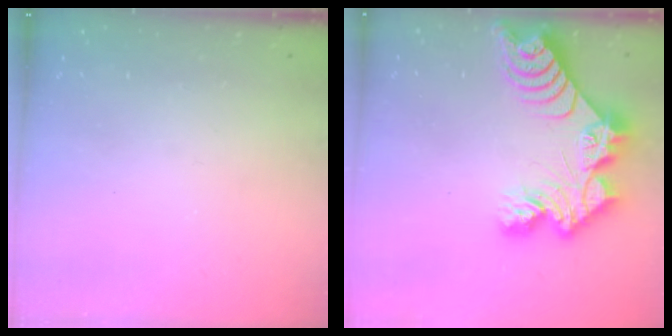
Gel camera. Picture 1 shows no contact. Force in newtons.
{"total": 14.6, "press": 14.5, "slide": 1.1}